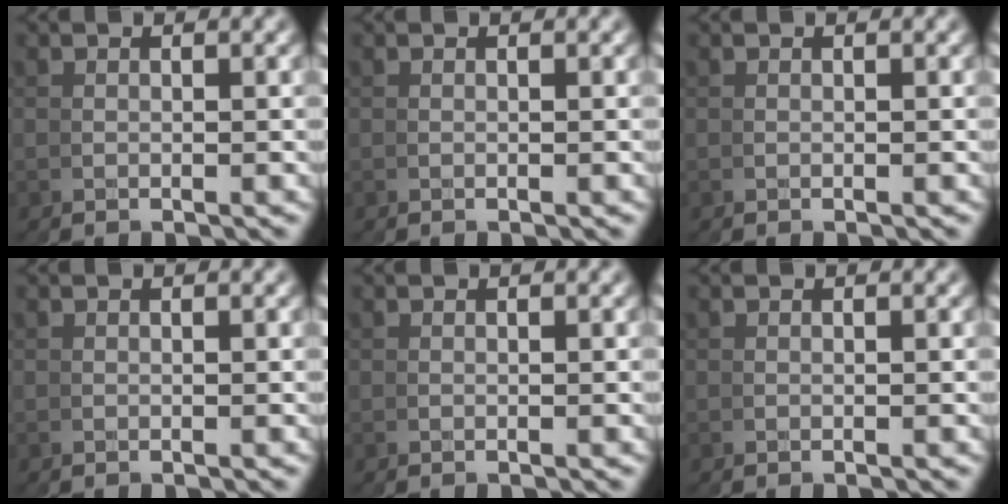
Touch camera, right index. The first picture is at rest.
{"total": 0.0}
{"total": 0.0}
{"total": 0.0}
{"total": 0.0}
{"total": 0.0}